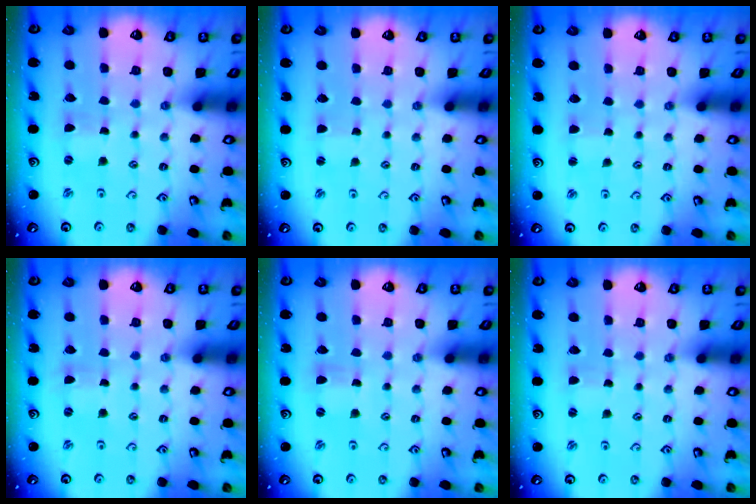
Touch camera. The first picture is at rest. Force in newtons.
{"total": 1.0, "press": 1.0, "slide": 0.2}
{"total": 2.2, "press": 2.2, "slide": 0.3}
{"total": 0.0}
{"total": 0.0}
{"total": 1.2, "press": 1.2, "slide": 0.2}